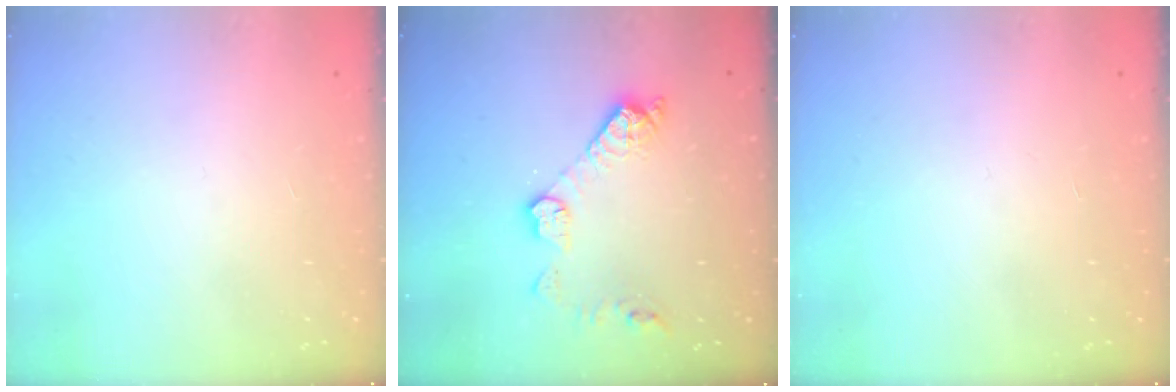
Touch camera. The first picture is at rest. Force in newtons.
{"total": 10.9, "press": 10.9, "slide": 0.7}
{"total": 0.0}